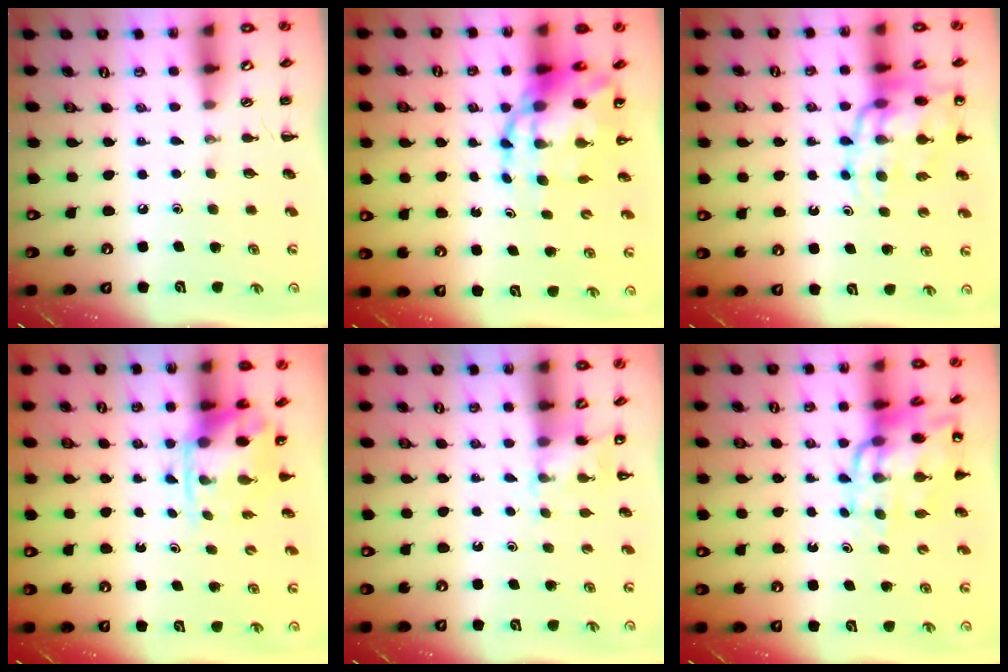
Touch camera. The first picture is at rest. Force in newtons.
{"total": 11.5, "press": 11.1, "slide": 2.9}
{"total": 16.7, "press": 16.3, "slide": 3.7}
{"total": 3.8, "press": 3.7, "slide": 0.8}
{"total": 4.6, "press": 4.4, "slide": 1.4}
{"total": 14.1, "press": 13.6, "slide": 3.7}